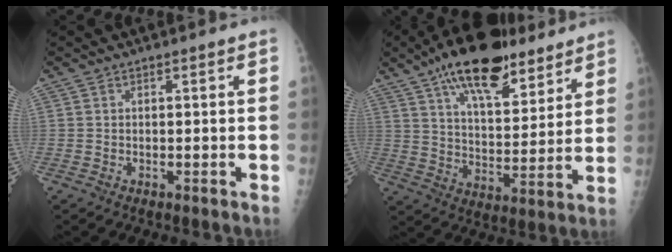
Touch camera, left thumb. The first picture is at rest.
{"total": 20.0, "force": [13.4, 8.4, 12.2], "torque": [-0.161, -0.049, 0.218]}